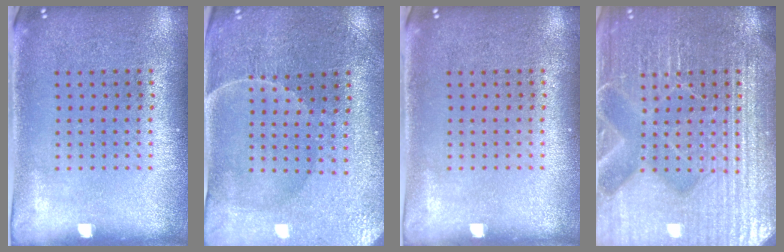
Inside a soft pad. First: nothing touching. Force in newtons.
{"total": 1.0, "press": 0.9, "slide": 0.3}
{"total": 0.0}
{"total": 7.5, "press": 7.5, "slide": 1.0}